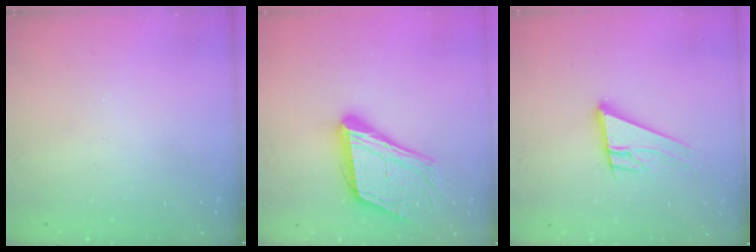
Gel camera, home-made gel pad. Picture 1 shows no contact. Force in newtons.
{"total": 18.7, "press": 18.4, "slide": 3.0}
{"total": 11.4, "press": 11.3, "slide": 2.0}